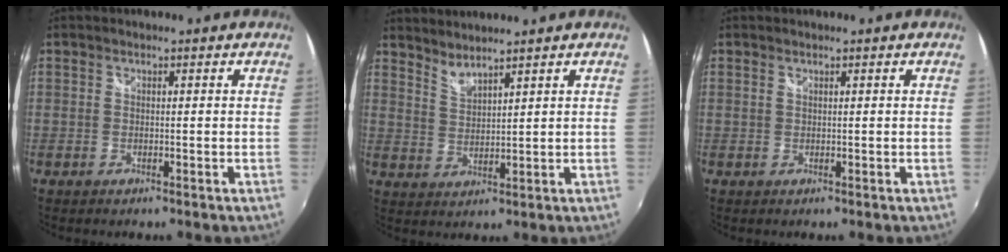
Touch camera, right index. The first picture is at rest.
{"total": 3.7, "force": [3.6, 0.0, 1.1], "torque": [-0.020, -0.003, 0.066]}
{"total": 0.0}